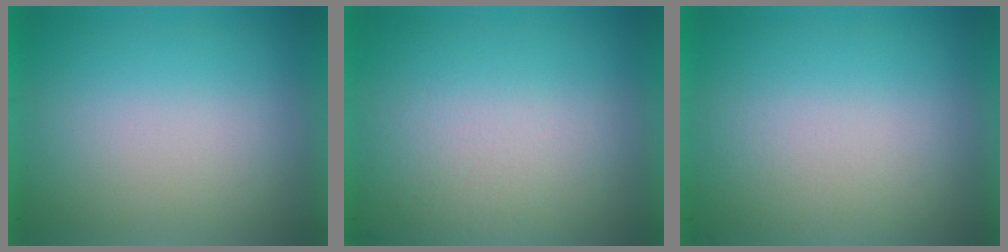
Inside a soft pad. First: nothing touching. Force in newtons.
{"total": 2.7}
{"total": 2.0}